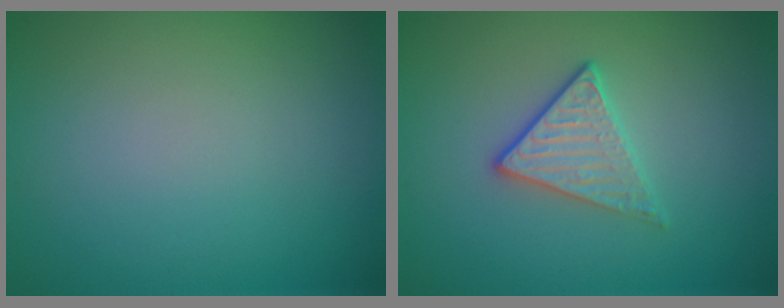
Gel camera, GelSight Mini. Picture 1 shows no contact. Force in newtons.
{"total": 2.3, "press": 2.0, "slide": 1.0}